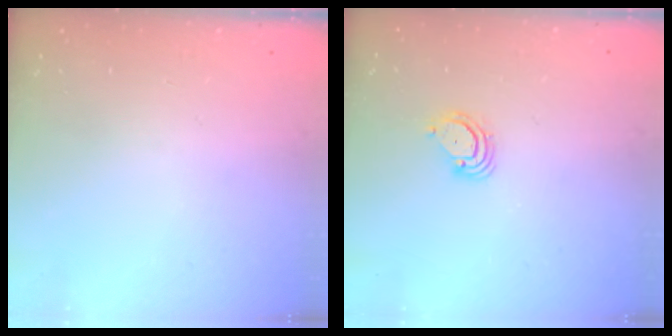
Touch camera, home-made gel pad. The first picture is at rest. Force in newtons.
{"total": 3.5, "press": 3.5, "slide": 0.3}